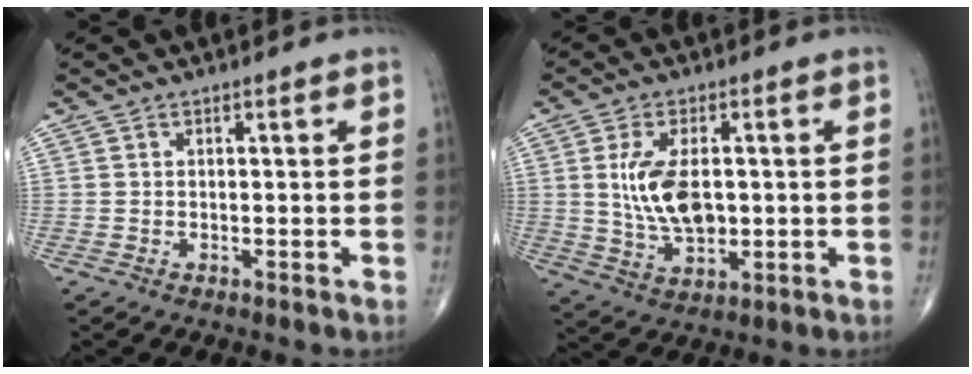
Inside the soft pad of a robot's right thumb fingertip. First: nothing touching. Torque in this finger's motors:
{"motor_torque": [-0.53, 1.04, 0.38, -0.23, 0.23]}